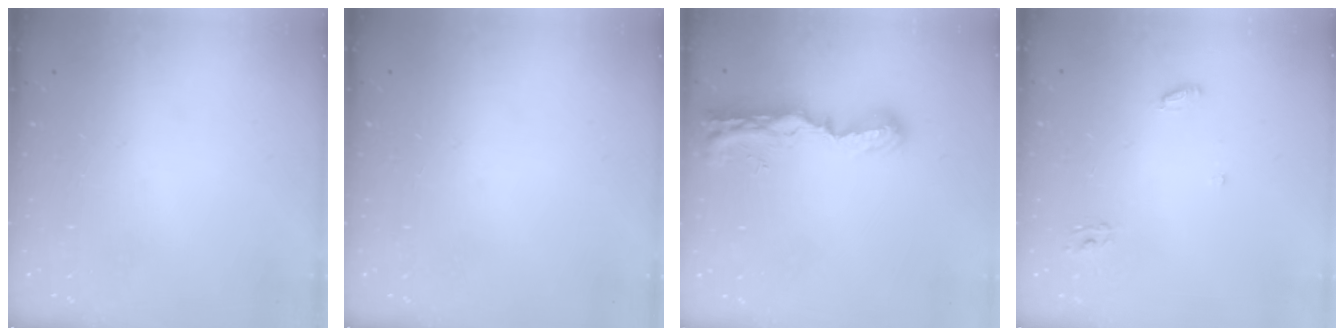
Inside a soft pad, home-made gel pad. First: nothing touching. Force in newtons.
{"total": 0.0}
{"total": 9.4, "press": 9.3, "slide": 1.2}
{"total": 4.9, "press": 4.9, "slide": 0.3}